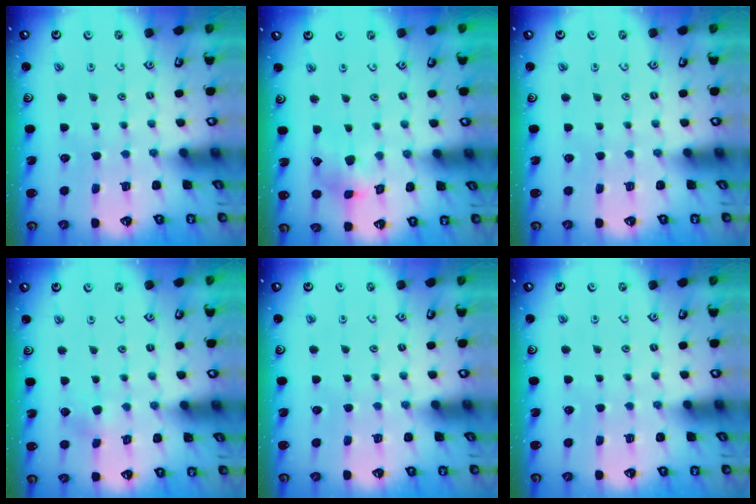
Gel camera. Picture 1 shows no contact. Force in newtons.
{"total": 6.8, "press": 6.8, "slide": 0.7}
{"total": 0.0}
{"total": 2.3, "press": 2.3, "slide": 0.2}
{"total": 0.0}
{"total": 0.0}